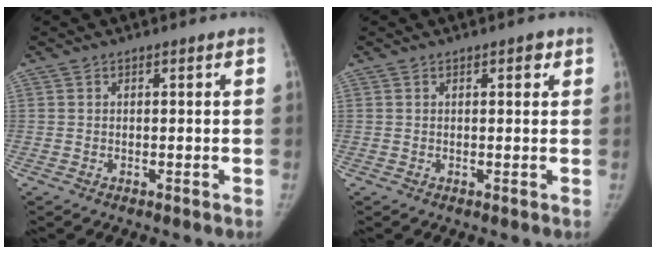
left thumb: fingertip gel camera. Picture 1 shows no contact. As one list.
[{"total": 1.6, "force": [0.8, 0.7, 1.2], "torque": [-0.010, -0.001, 0.008]}]